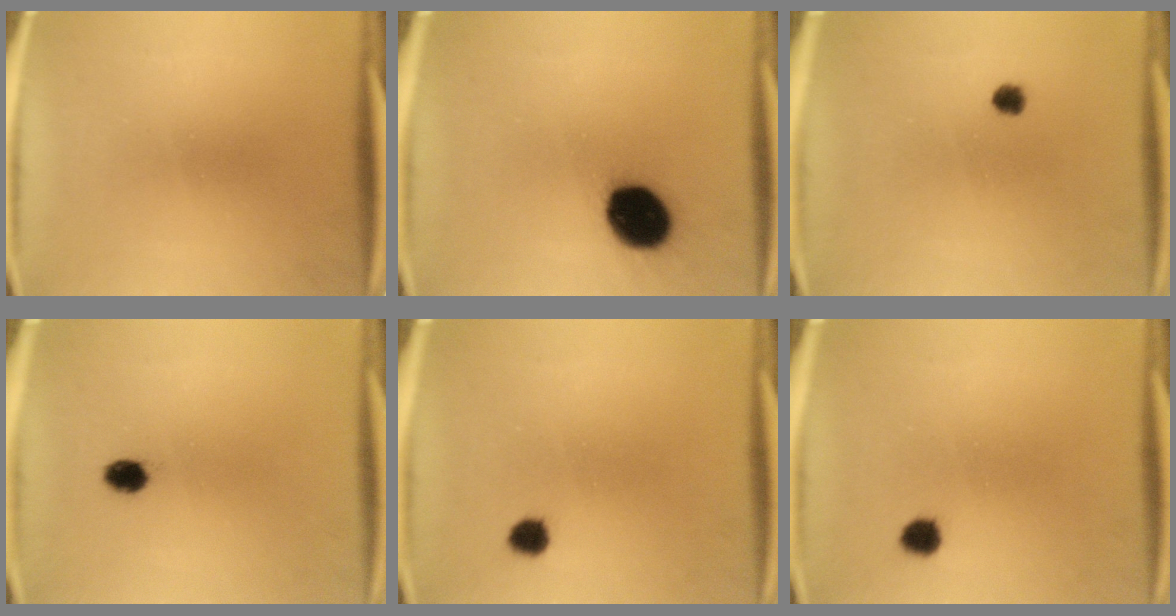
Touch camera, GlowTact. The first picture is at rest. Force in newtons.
{"total": 14.6}
{"total": 1.7}
{"total": 2.9}
{"total": 2.5}
{"total": 2.5}